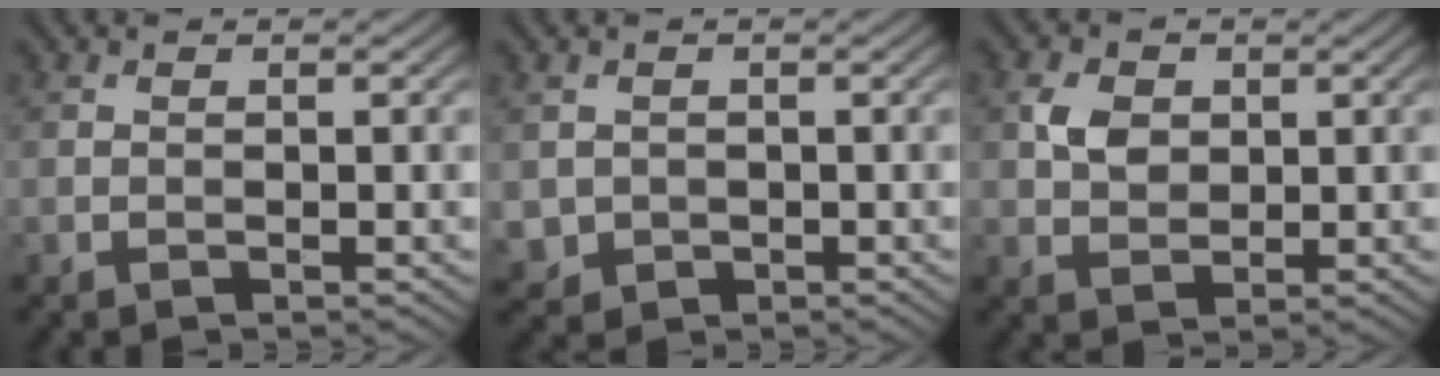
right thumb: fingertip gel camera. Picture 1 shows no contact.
{"total": 2.1, "force": [0.2, 2.1, 0.3], "torque": [-0.018, -0.012, 0.006]}
{"total": 3.3, "force": [0.8, 2.6, 1.8], "torque": [-0.043, 0.001, 0.013]}